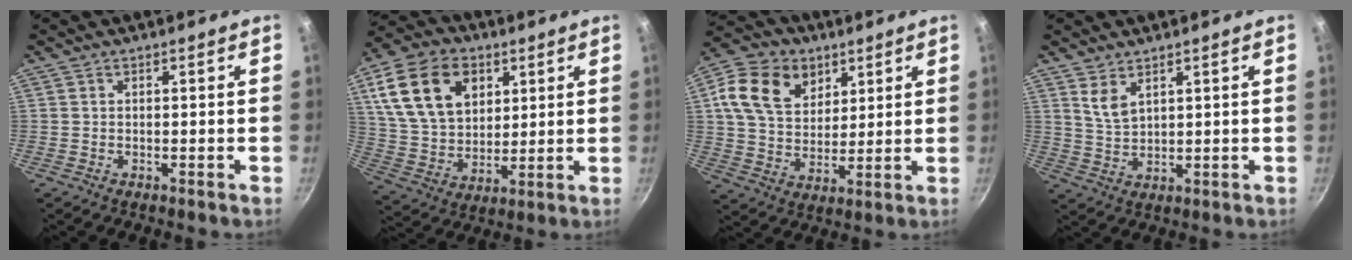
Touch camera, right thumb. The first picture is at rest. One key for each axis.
{"total": 18.3, "fx": 6.9, "fy": 12.7, "fz": 11.3, "tx": -0.186, "ty": -0.009, "tz": 0.130}
{"total": 15.2, "fx": 6.2, "fy": 11.1, "fz": 8.3, "tx": -0.129, "ty": -0.013, "tz": 0.104}
{"total": 4.2, "fx": 2.7, "fy": 1.9, "fz": 2.5, "tx": -0.046, "ty": -0.021, "tz": 0.058}